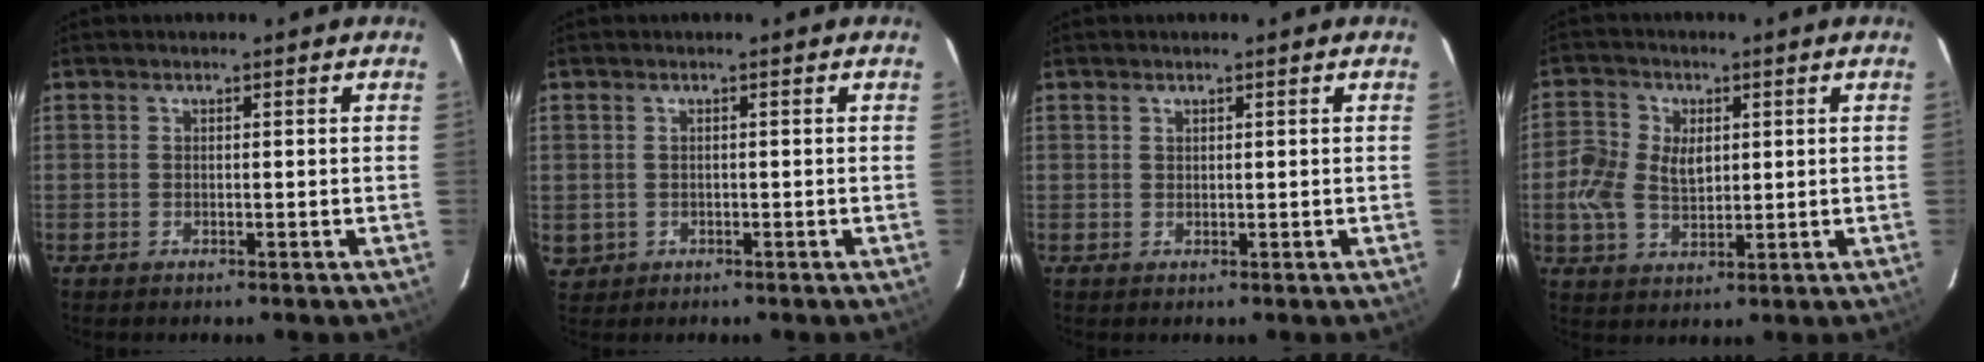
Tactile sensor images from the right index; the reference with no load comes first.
{"total": 2.7, "force": [-0.1, 2.6, 0.6], "torque": [-0.011, -0.001, 0.005]}
{"total": 0.6, "force": [0.5, 0.3, 0.1], "torque": [-0.001, 0.001, 0.009]}
{"total": 7.6, "force": [0.4, 5.5, 5.2], "torque": [-0.117, 0.009, 0.005]}